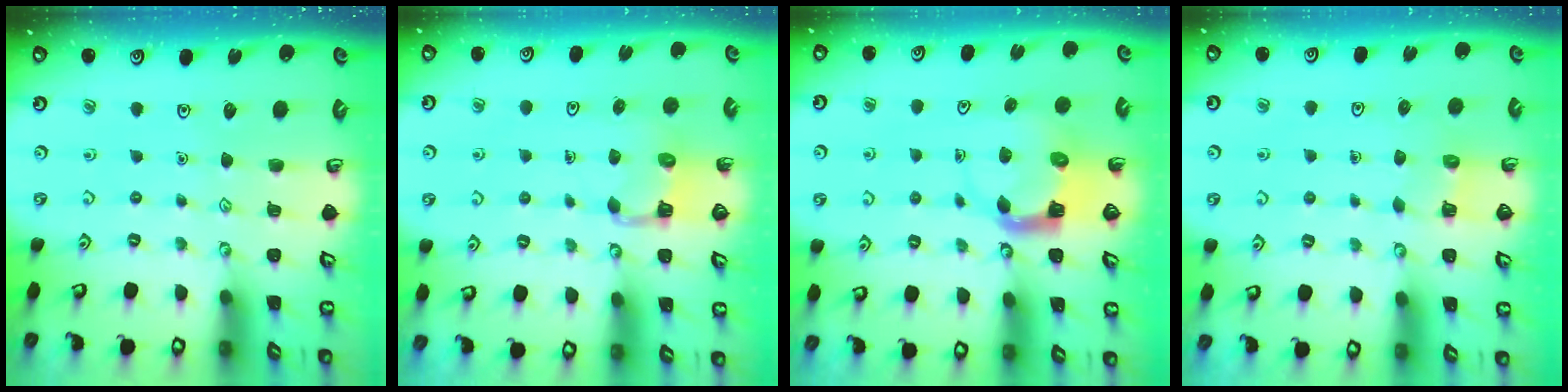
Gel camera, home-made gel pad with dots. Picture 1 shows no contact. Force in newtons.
{"total": 3.8, "press": 3.8, "slide": 0.3}
{"total": 3.6, "press": 3.6, "slide": 0.6}
{"total": 2.5, "press": 2.5, "slide": 0.1}